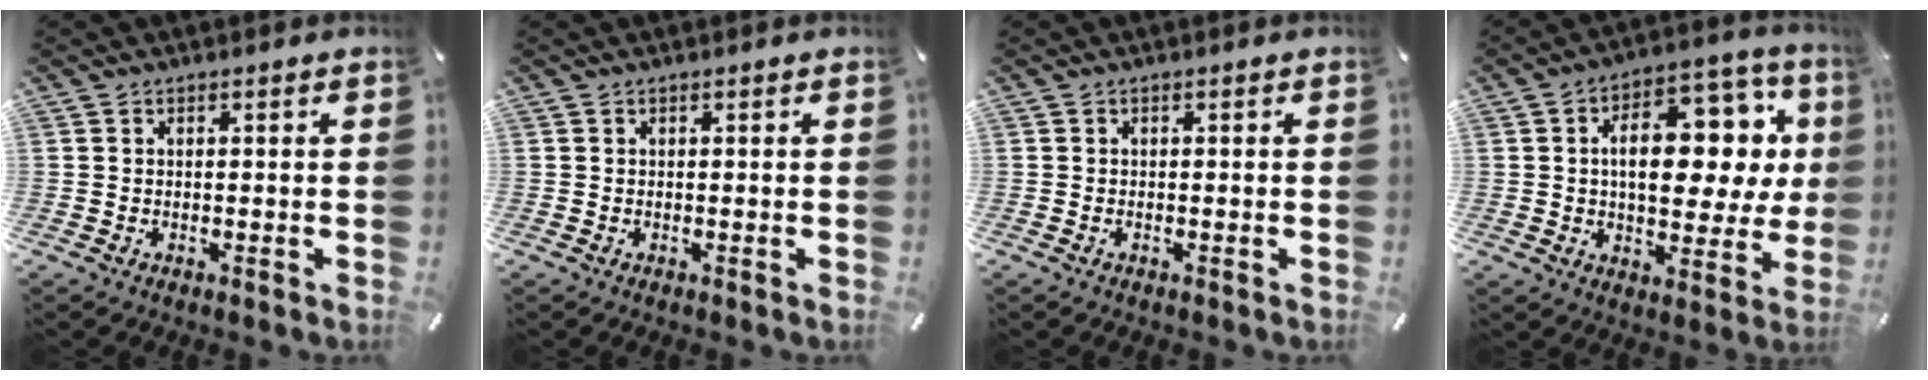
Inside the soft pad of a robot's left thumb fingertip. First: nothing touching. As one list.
[{"total": 0.0}, {"total": 0.6, "force": [-0.3, 0.3, 0.4], "torque": [-0.010, -0.002, -0.006]}, {"total": 18.5, "force": [4.3, 10.5, 14.6], "torque": [-0.202, -0.018, 0.072]}]